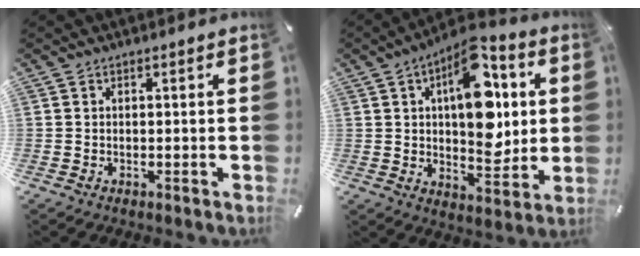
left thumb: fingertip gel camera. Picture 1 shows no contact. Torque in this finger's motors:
{"motor_torque": [2.52, 2.48, 1.07, -0.63, 0.22]}